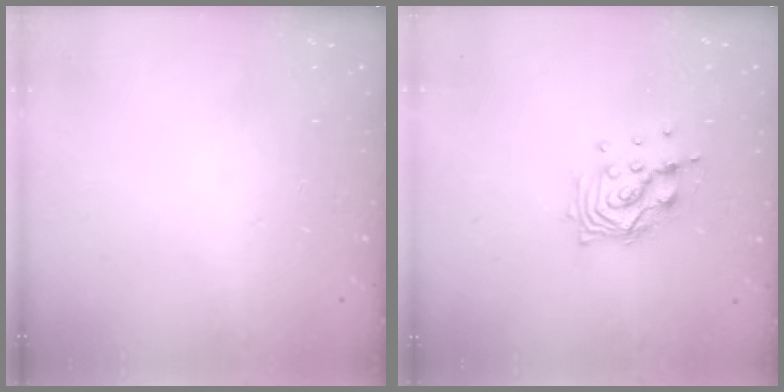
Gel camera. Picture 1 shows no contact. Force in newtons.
{"total": 9.6, "press": 9.6, "slide": 0.8}